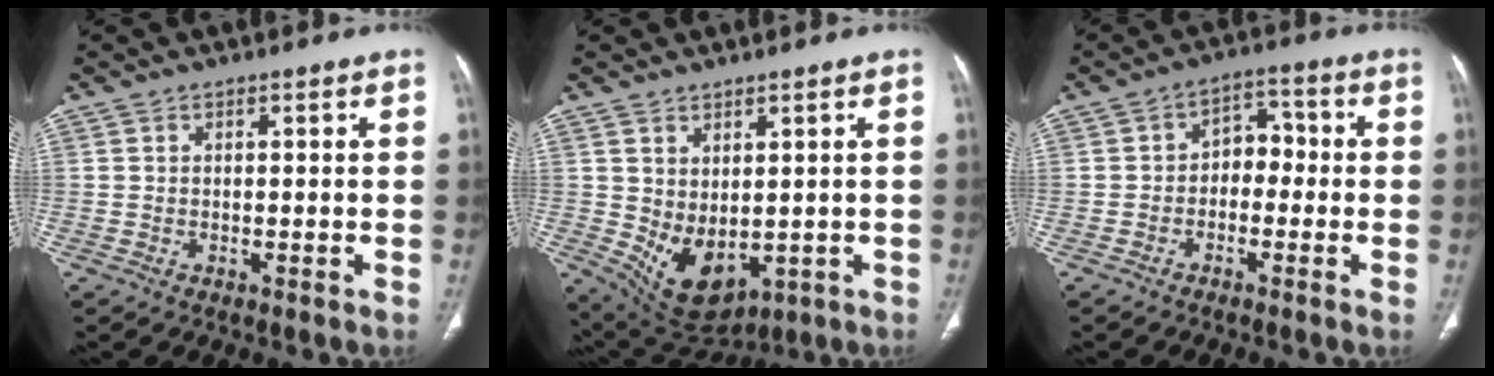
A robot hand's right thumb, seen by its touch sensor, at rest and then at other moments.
{"total": 9.2, "force": [-0.5, 5.8, 7.2], "torque": [-0.108, -0.011, 0.026]}
{"total": 5.6, "force": [-1.1, 4.1, 3.6], "torque": [-0.027, 0.031, -0.031]}